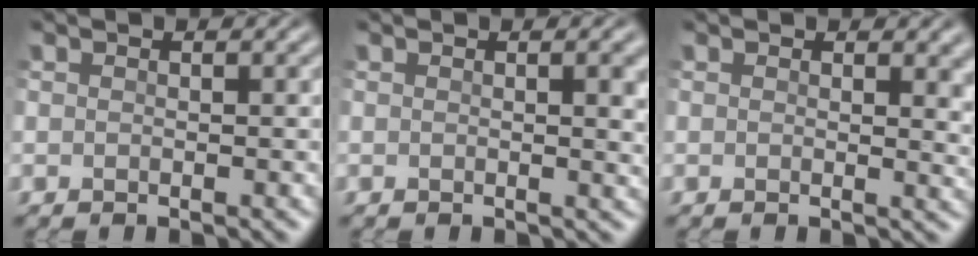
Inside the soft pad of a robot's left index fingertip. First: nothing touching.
{"total": 2.9, "force": [0.5, 0.8, 2.7], "torque": [-0.024, 0.003, 0.004]}
{"total": 2.5, "force": [0.8, 0.9, 2.2], "torque": [-0.018, -0.002, 0.012]}